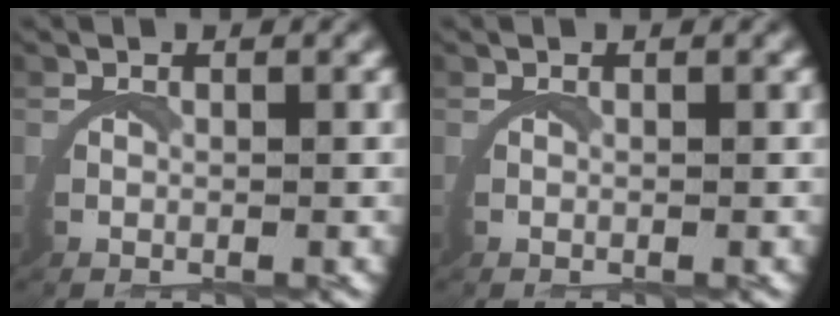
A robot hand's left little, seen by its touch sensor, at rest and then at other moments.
{"total": 0.0}